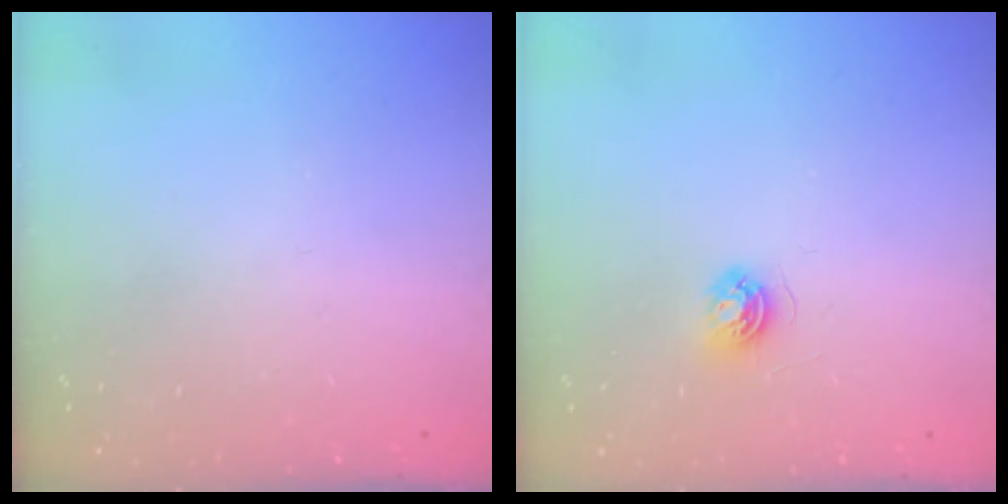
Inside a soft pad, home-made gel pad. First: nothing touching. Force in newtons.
{"total": 4.0, "press": 4.0, "slide": 0.5}